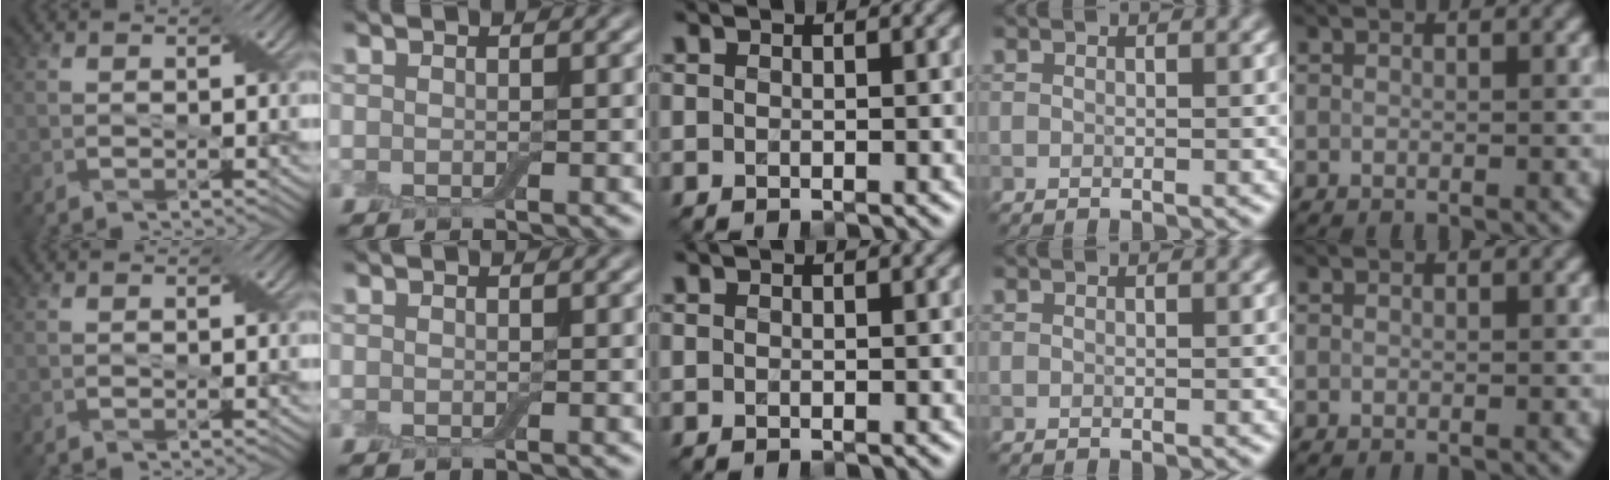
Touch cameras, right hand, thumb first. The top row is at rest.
{}